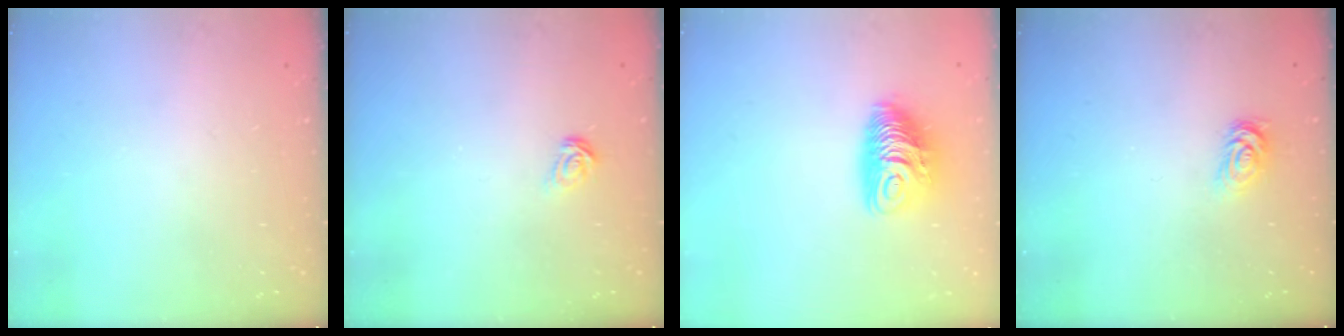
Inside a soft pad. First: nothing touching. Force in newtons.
{"total": 4.0, "press": 4.0, "slide": 0.3}
{"total": 10.1, "press": 10.1, "slide": 0.5}
{"total": 2.8, "press": 2.8, "slide": 0.4}